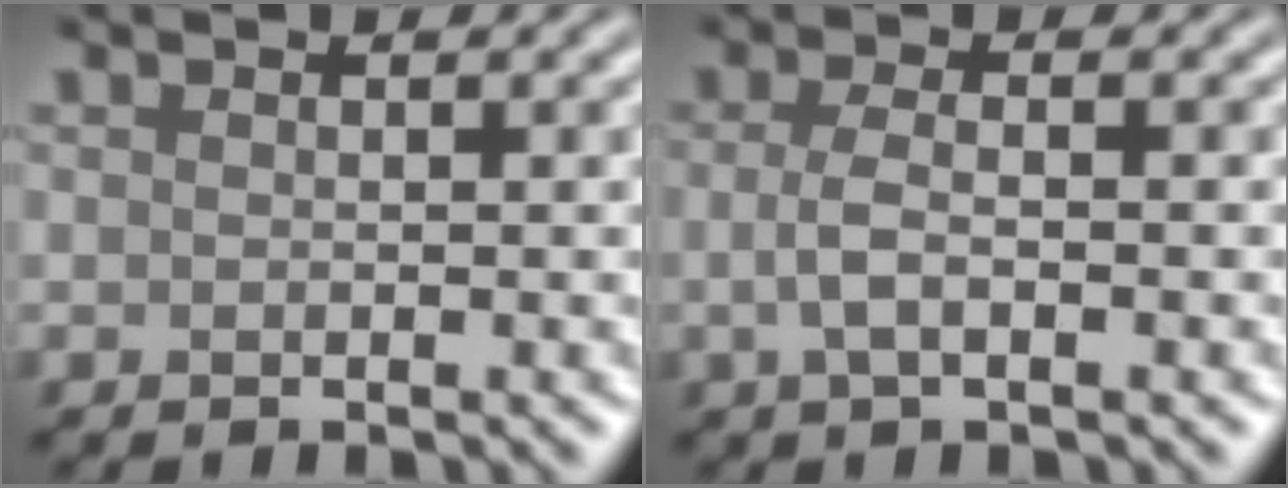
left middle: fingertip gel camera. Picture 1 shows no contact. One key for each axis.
{"total": 2.2, "fx": -0.5, "fy": 0.7, "fz": 2.0, "tx": -0.048, "ty": 0.003, "tz": -0.013}